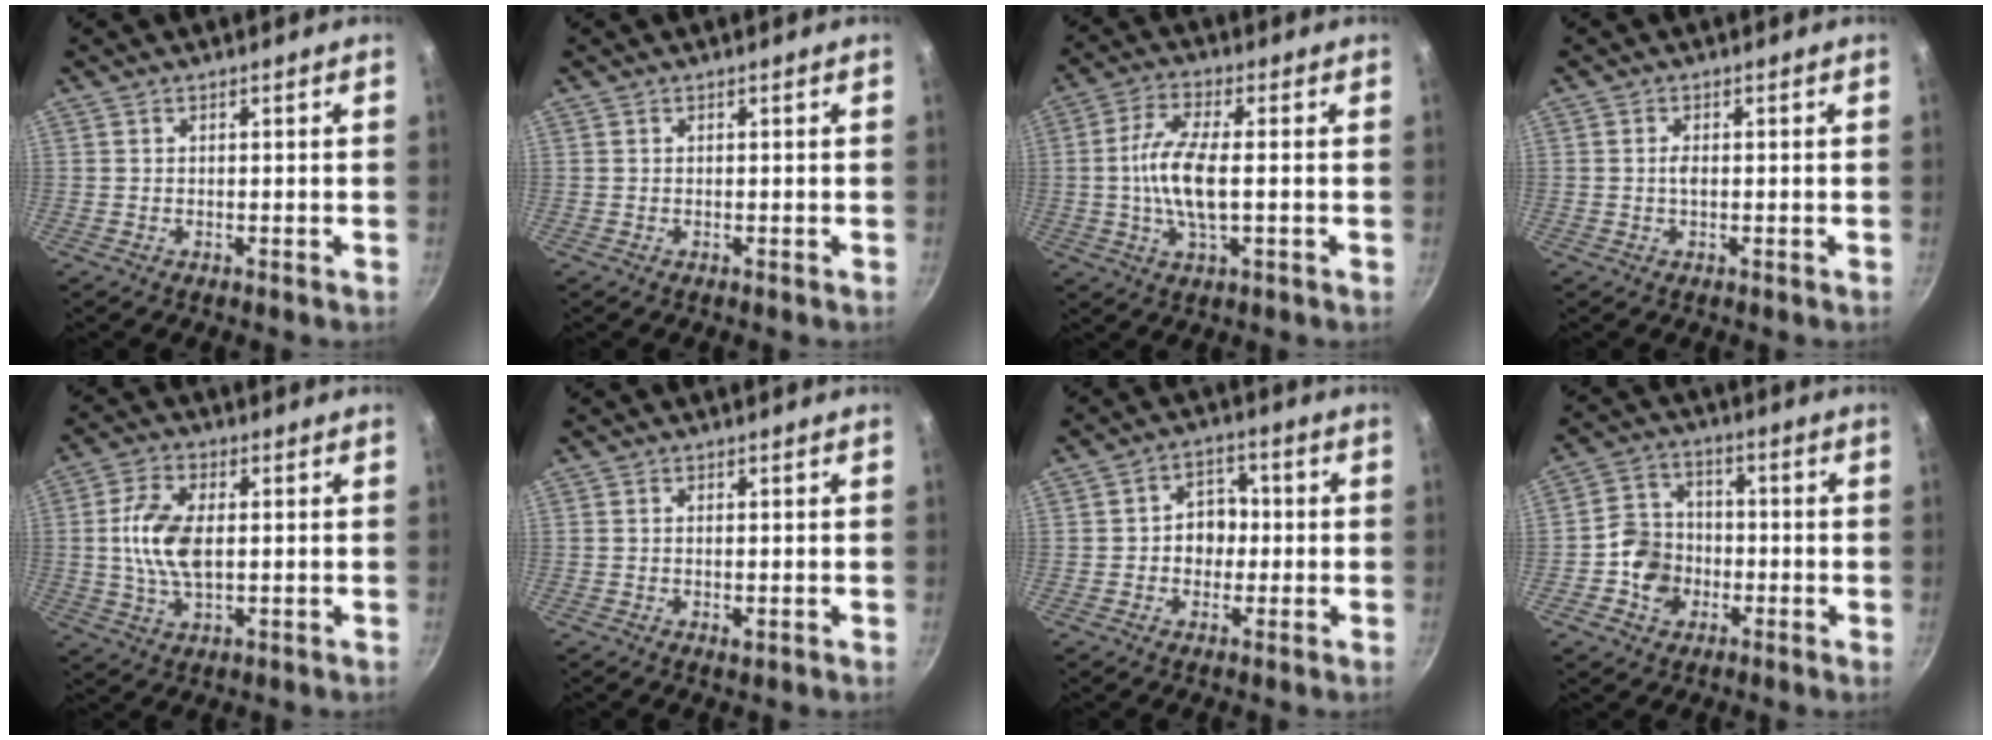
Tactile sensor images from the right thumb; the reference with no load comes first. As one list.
[{"total": 0.0}, {"total": 9.8, "force": [-0.4, 3.4, 9.2], "torque": [-0.193, 0.009, -0.017]}, {"total": 1.5, "force": [-0.1, 0.8, 1.2], "torque": [-0.021, 0.004, -0.002]}, {"total": 9.9, "force": [0.6, 5.5, 8.3], "torque": [-0.161, 0.008, 0.008]}, {"total": 1.2, "force": [-0.1, 0.5, 1.1], "torque": [-0.020, -0.003, -0.003]}, {"total": 6.6, "force": [-0.4, 5.6, 3.6], "torque": [-0.006, 0.014, -0.010]}, {"total": 8.7, "force": [-2.3, 7.6, 3.6], "torque": [-0.038, 0.026, -0.056]}]